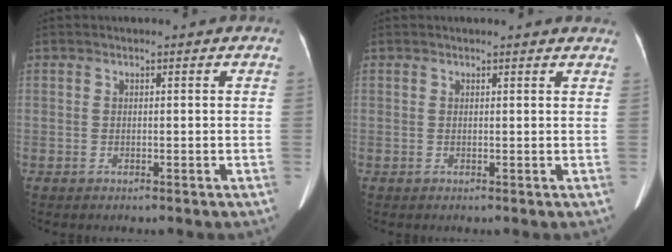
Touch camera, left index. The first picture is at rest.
{"total": 5.6, "force": [5.3, 0.8, 1.6], "torque": [-0.014, 0.006, 0.042]}